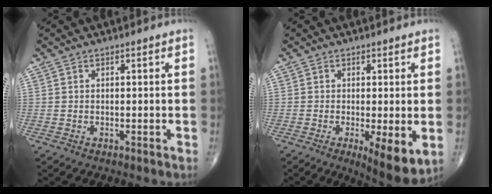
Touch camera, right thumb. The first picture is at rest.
{"total": 7.8, "force": [-1.8, 2.2, 7.3], "torque": [-0.108, -0.024, -0.025]}